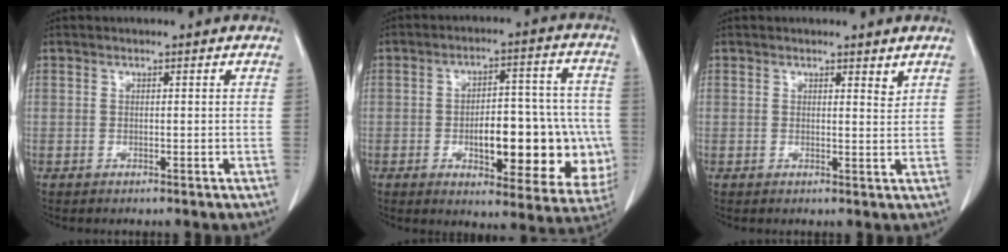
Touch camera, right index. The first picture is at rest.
{"total": 17.5, "force": [-3.6, 6.9, 15.6], "torque": [-0.165, 0.031, -0.026]}
{"total": 1.5, "force": [1.2, 0.4, 0.8], "torque": [-0.013, -0.009, 0.016]}